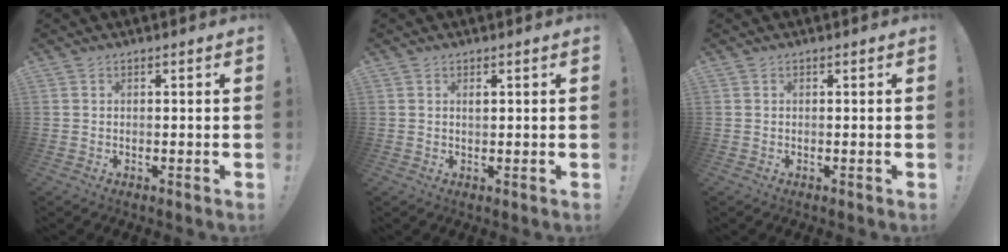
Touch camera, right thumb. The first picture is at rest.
{"total": 0.8, "force": [0.3, 0.4, 0.6], "torque": [-0.010, 0.001, 0.004]}
{"total": 0.0}